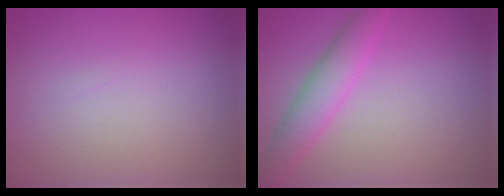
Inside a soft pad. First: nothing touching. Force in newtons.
{"total": 3.6, "press": 3.5, "slide": 0.1}